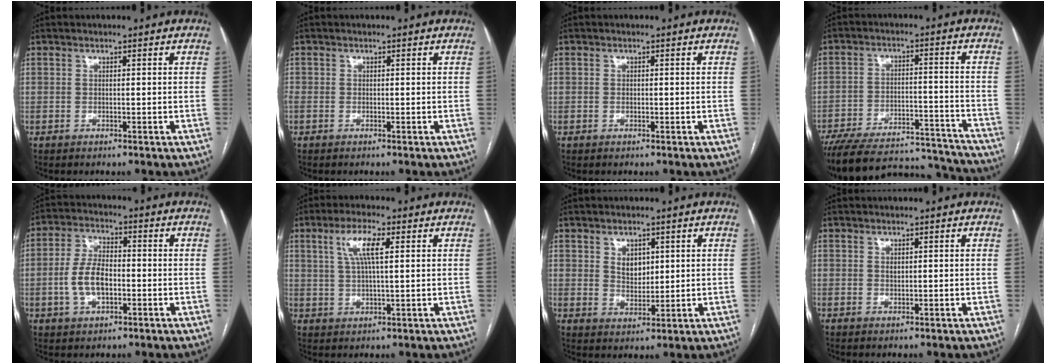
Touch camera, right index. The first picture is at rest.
{"total": 0.8, "force": [-0.3, 0.6, 0.4], "torque": [-0.019, 0.002, -0.007]}
{"total": 0.0}
{"total": 24.1, "force": [-22.2, 5.2, 7.6], "torque": [-0.122, 0.000, -0.310]}
{"total": 7.3, "force": [-1.4, 3.7, 6.1], "torque": [-0.135, 0.011, -0.023]}
{"total": 6.4, "force": [2.4, 1.2, 5.8], "torque": [-0.116, 0.009, 0.044]}
{"total": 3.9, "force": [1.5, 2.6, 2.5], "torque": [-0.044, -0.001, 0.034]}
{"total": 0.7, "force": [0.3, 0.4, 0.5], "torque": [-0.009, -0.001, 0.007]}